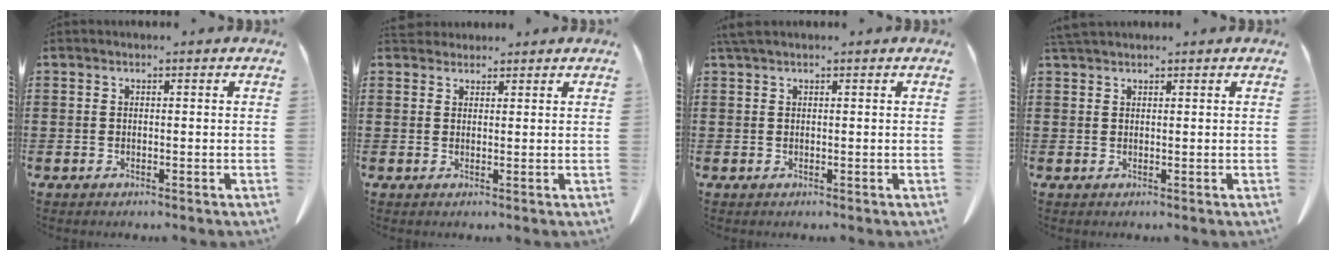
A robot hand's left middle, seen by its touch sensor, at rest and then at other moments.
{"total": 2.3, "force": [2.1, 0.9, 0.4], "torque": [-0.007, -0.001, 0.041]}
{"total": 1.3, "force": [0.9, 0.1, 0.9], "torque": [-0.022, -0.001, 0.019]}
{"total": 1.6, "force": [1.5, 0.3, 0.6], "torque": [-0.017, -0.001, 0.030]}